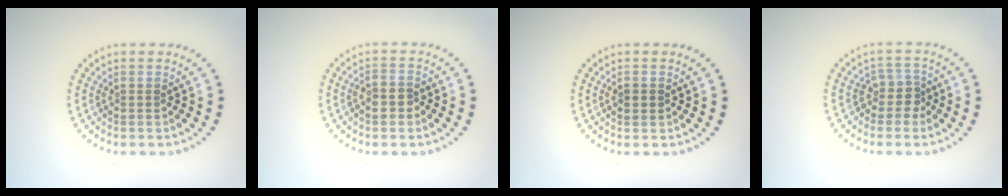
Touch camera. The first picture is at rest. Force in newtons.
{"total": 2.1, "press": 2.0, "slide": 0.8}
{"total": 1.7, "press": 1.7, "slide": 0.2}
{"total": 2.1, "press": 1.5, "slide": 1.4}